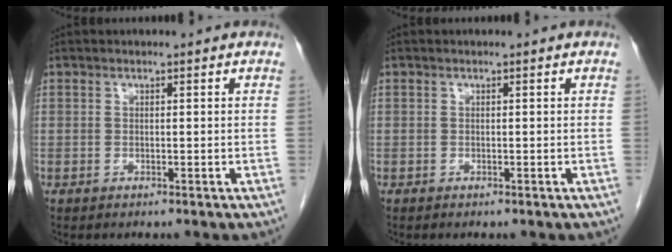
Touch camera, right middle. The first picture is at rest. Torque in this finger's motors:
{"motor_torque": [-0.04, -0.12, -0.02, 0.00]}